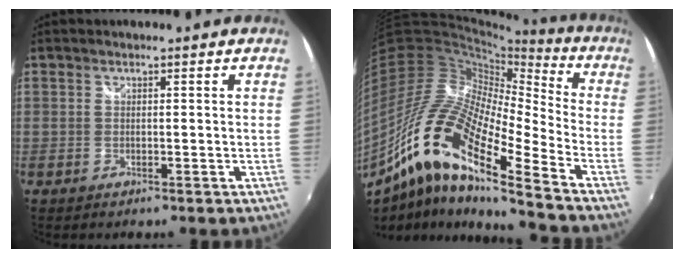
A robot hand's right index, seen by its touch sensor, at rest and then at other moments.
{"total": 21.8, "force": [-11.9, 5.0, 17.6], "torque": [-0.310, -0.028, -0.249]}